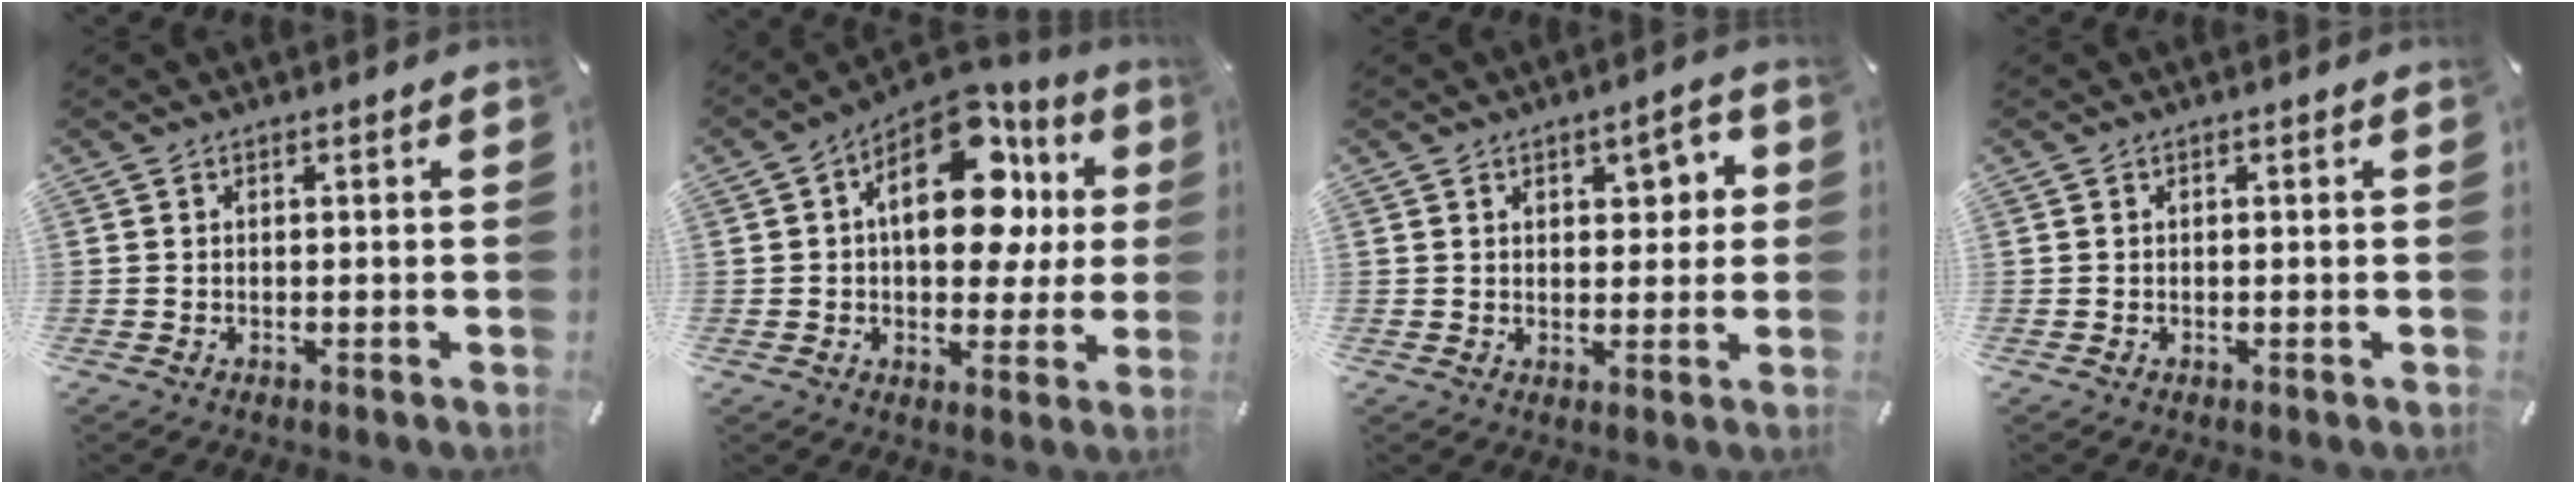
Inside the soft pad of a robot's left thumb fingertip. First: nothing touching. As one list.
[{"total": 20.4, "force": [6.1, 11.5, 15.6], "torque": [-0.227, -0.031, 0.101]}, {"total": 5.0, "force": [1.6, 3.3, 3.3], "torque": [-0.032, -0.007, 0.016]}, {"total": 0.0}]